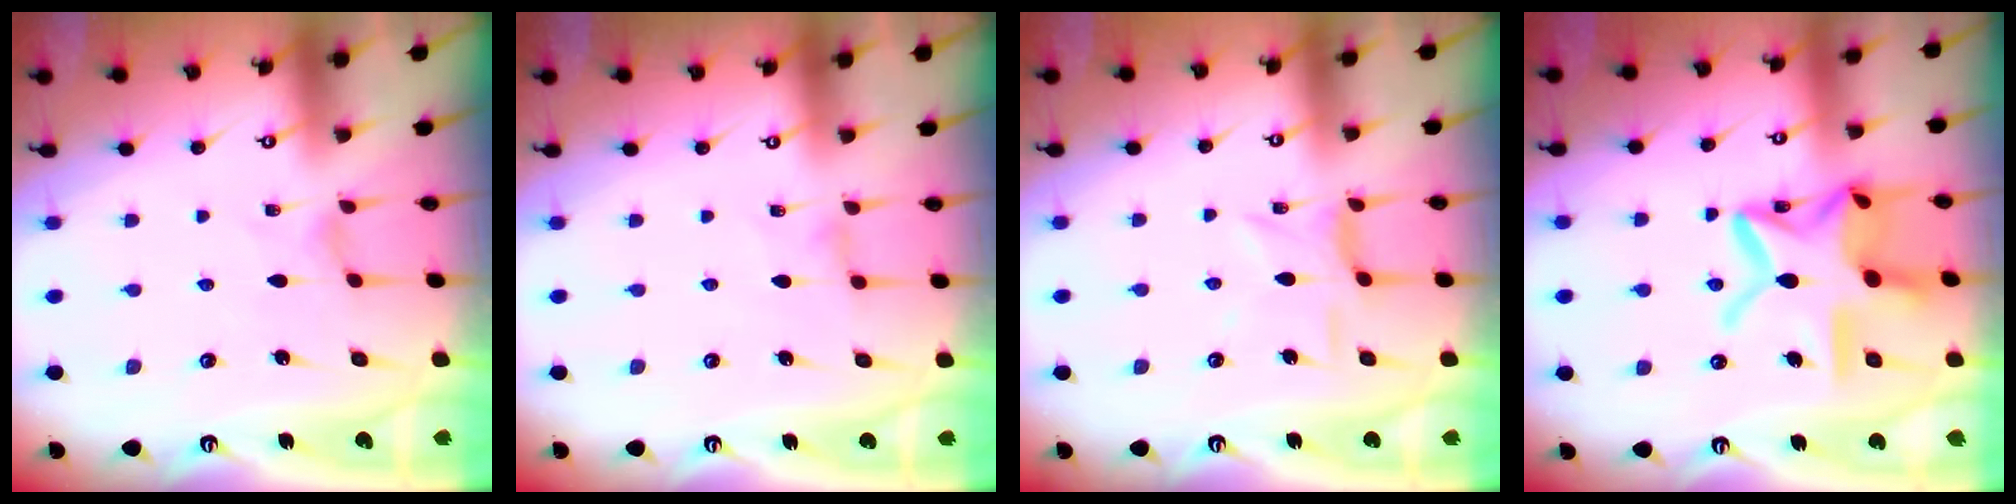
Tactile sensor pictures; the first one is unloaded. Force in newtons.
{"total": 0.9, "press": 0.8, "slide": 0.3}
{"total": 4.0, "press": 3.9, "slide": 0.5}
{"total": 19.0, "press": 18.9, "slide": 1.6}